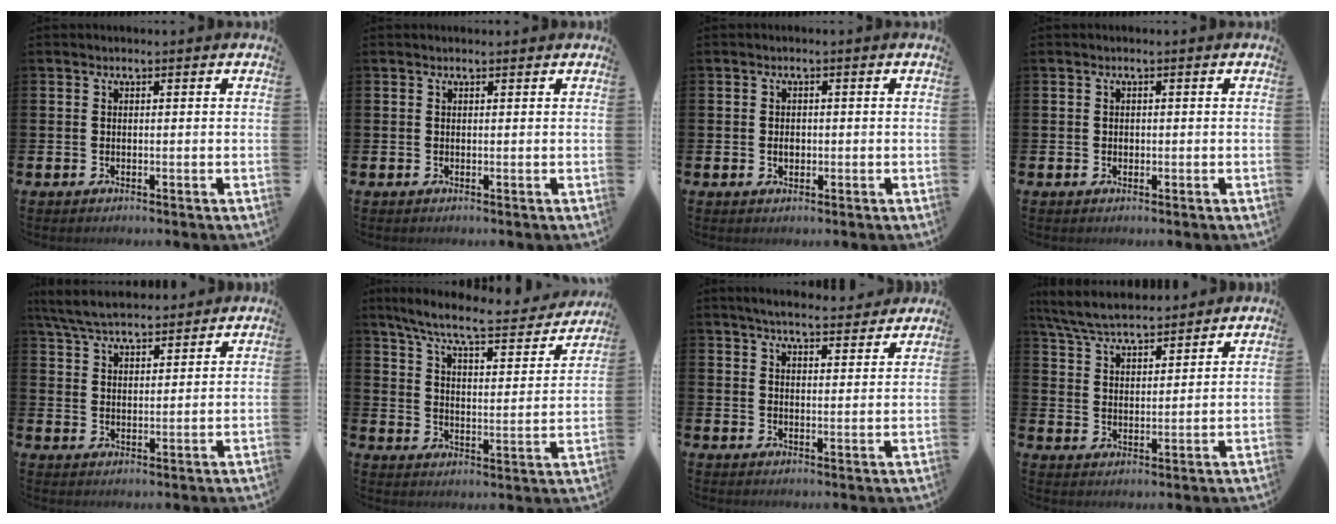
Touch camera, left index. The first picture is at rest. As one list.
[{"total": 0.0}, {"total": 1.4, "force": [-0.1, 0.9, 1.0], "torque": [-0.011, 0.003, -0.006]}, {"total": 0.6, "force": [0.1, 0.6, 0.2], "torque": [-0.003, 0.005, -0.001]}, {"total": 6.0, "force": [5.7, 1.1, 1.4], "torque": [-0.050, -0.021, 0.105]}, {"total": 8.4, "force": [7.4, 1.1, 3.8], "torque": [-0.100, -0.048, 0.122]}, {"total": 5.3, "force": [5.1, 0.6, 1.1], "torque": [-0.025, -0.027, 0.089]}, {"total": 6.4, "force": [6.1, 1.1, 1.4], "torque": [-0.054, -0.029, 0.112]}]